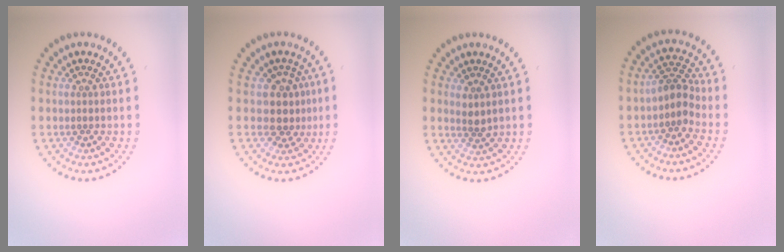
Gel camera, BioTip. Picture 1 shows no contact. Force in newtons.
{"total": 2.7, "press": 2.0, "slide": 1.8}
{"total": 1.3, "press": 1.0, "slide": 0.7}
{"total": 2.6, "press": 2.1, "slide": 1.6}